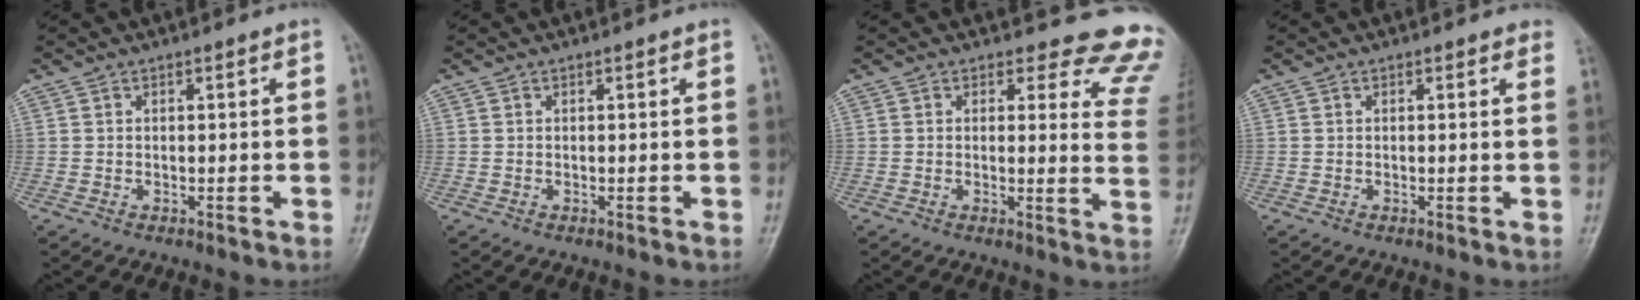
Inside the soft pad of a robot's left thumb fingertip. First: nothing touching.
{"total": 0.0}
{"total": 12.8, "force": [11.9, 4.3, 1.3], "torque": [0.047, -0.111, 0.084]}
{"total": 1.5, "force": [1.3, 0.6, 0.6], "torque": [0.002, -0.003, 0.000]}